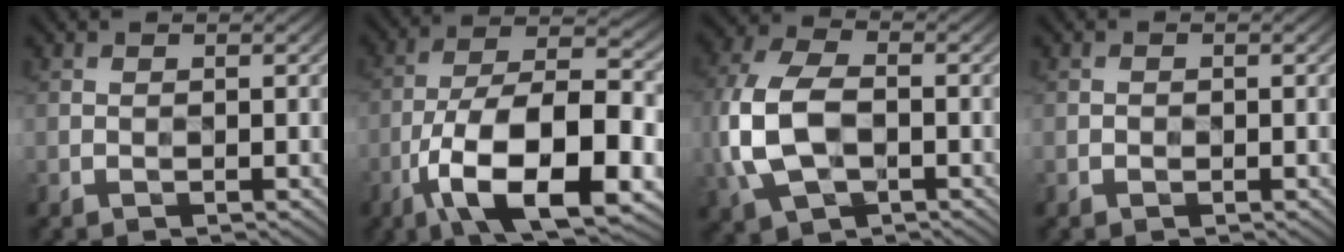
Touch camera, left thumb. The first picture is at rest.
{"total": 15.6, "force": [-7.7, 6.0, 12.2], "torque": [-0.214, -0.003, -0.144]}
{"total": 10.9, "force": [-1.7, 6.9, 8.3], "torque": [-0.213, 0.008, -0.038]}
{"total": 0.8, "force": [-0.6, 0.5, 0.0], "torque": [0.003, 0.001, -0.011]}